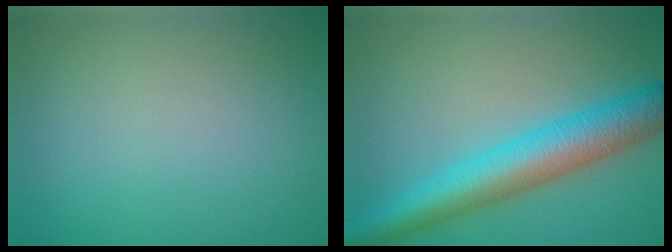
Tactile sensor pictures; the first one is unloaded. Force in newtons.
{"total": 7.3, "press": 7.3, "slide": 0.2}